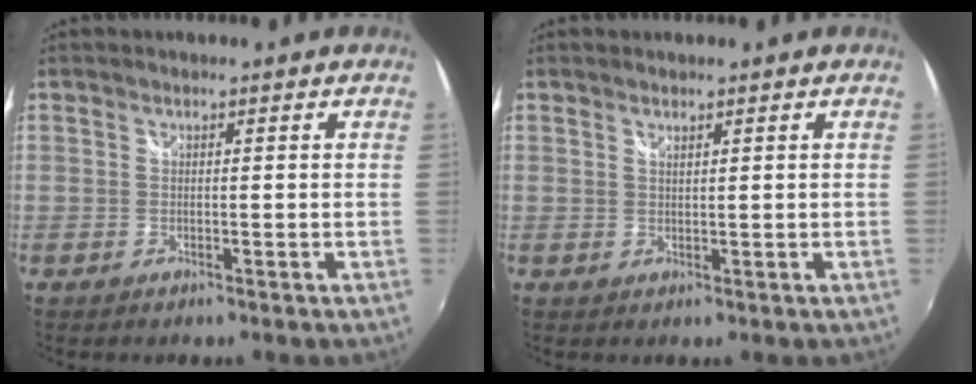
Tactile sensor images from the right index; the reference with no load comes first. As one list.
[{"total": 0.8, "force": [0.7, 0.2, 0.4], "torque": [-0.005, 0.000, 0.012]}]